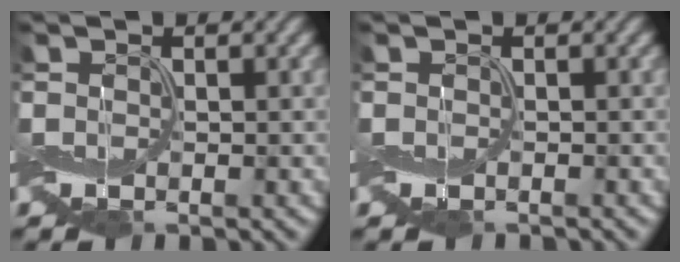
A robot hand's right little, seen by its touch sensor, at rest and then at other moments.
{"total": 0.0}